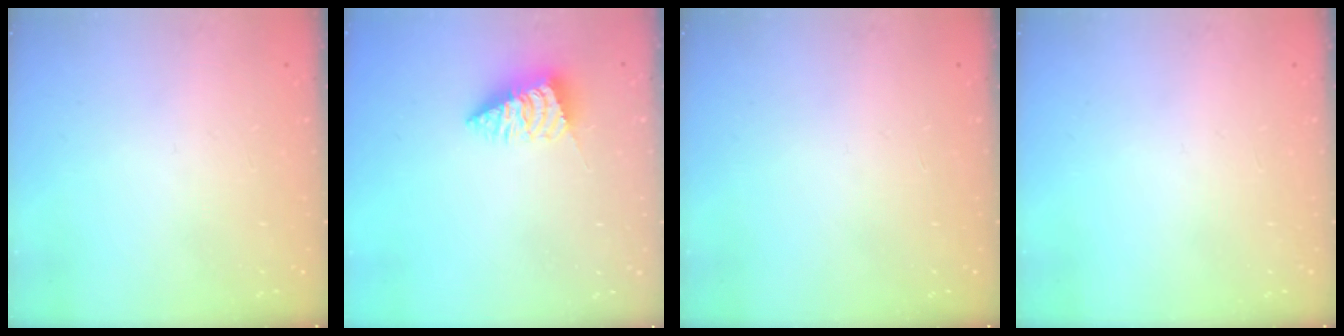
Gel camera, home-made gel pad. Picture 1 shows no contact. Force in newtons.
{"total": 2.6, "press": 2.6, "slide": 0.1}
{"total": 0.0}
{"total": 0.0}